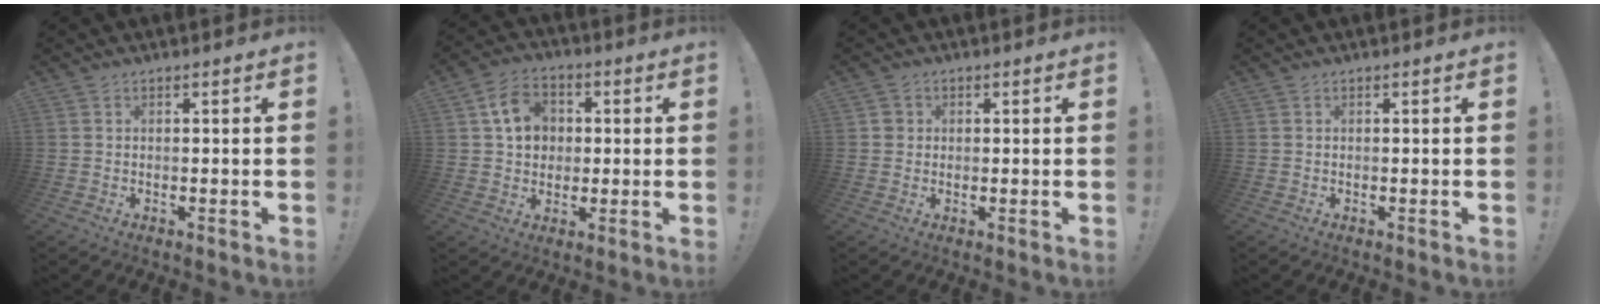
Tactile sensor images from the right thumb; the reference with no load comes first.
{"total": 11.1, "force": [2.8, 9.1, 5.6], "torque": [-0.090, 0.009, 0.060]}
{"total": 2.1, "force": [0.2, 2.0, 0.5], "torque": [-0.008, 0.005, 0.005]}
{"total": 0.0}